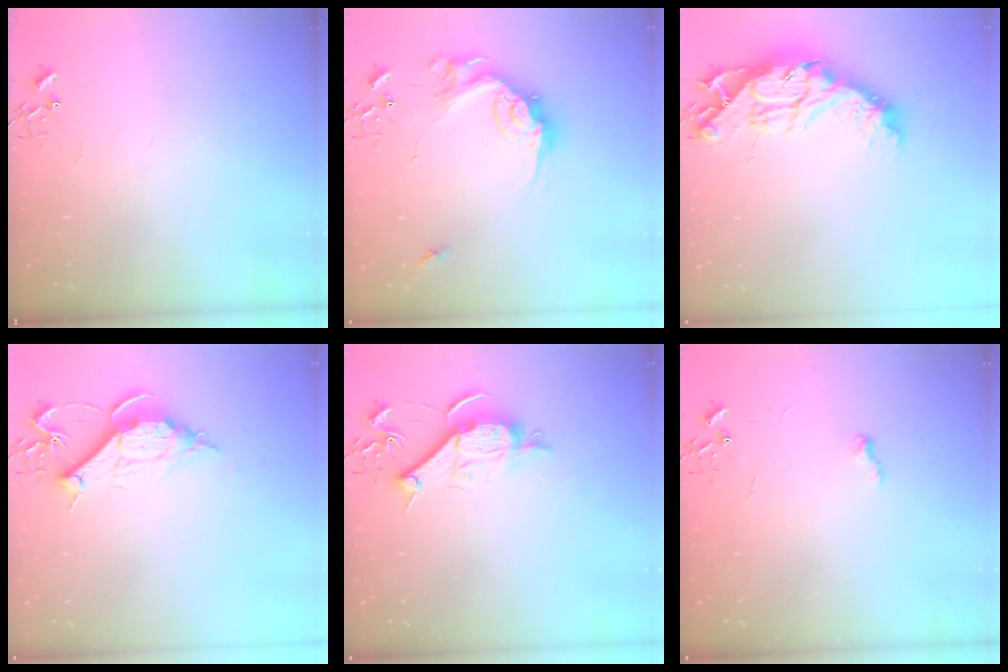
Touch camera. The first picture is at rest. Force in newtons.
{"total": 16.6, "press": 16.6, "slide": 0.9}
{"total": 18.3, "press": 18.3, "slide": 1.4}
{"total": 10.2, "press": 10.2, "slide": 1.0}
{"total": 9.3, "press": 9.2, "slide": 1.1}
{"total": 5.9, "press": 5.9, "slide": 0.4}